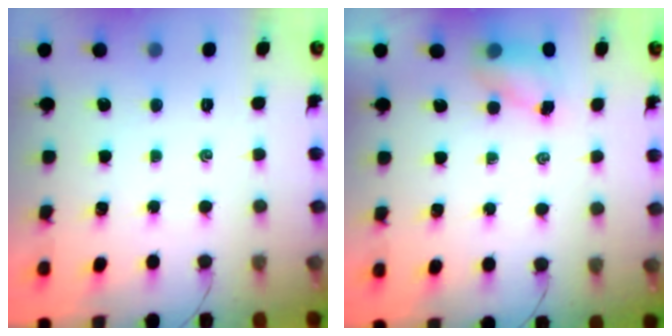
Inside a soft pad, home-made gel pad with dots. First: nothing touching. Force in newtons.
{"total": 4.9, "press": 4.8, "slide": 0.8}